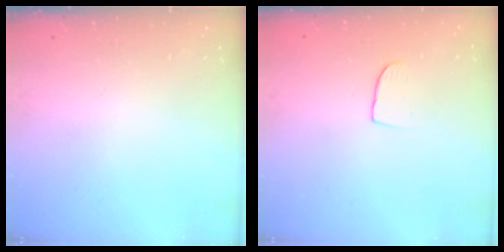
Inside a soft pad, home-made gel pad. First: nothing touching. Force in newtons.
{"total": 6.4, "press": 6.4, "slide": 0.5}